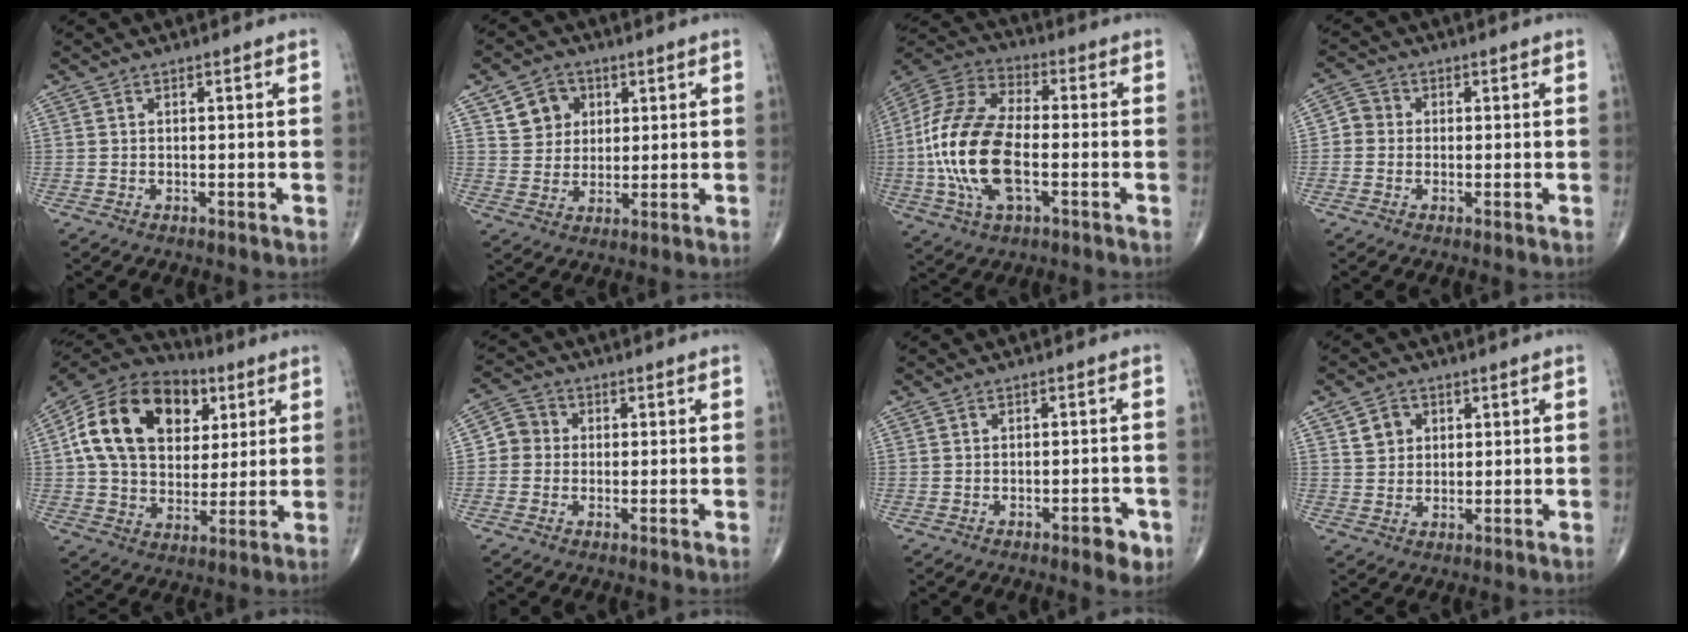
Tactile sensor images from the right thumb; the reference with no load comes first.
{"total": 7.5, "force": [3.1, 6.4, 2.5], "torque": [-0.008, -0.011, 0.055]}
{"total": 20.1, "force": [-3.1, 10.0, 17.2], "torque": [-0.369, 0.019, -0.059]}
{"total": 3.3, "force": [-0.3, 3.2, 1.1], "torque": [-0.002, 0.007, -0.015]}
{"total": 22.7, "force": [6.5, 15.8, 15.0], "torque": [-0.248, 0.011, 0.106]}
{"total": 4.6, "force": [-0.1, 4.3, 1.3], "torque": [-0.002, 0.010, -0.014]}
{"total": 3.6, "force": [-1.9, 1.4, 2.7], "torque": [-0.025, 0.007, -0.021]}
{"total": 4.5, "force": [1.8, 3.8, 1.6], "torque": [-0.006, -0.007, 0.031]}